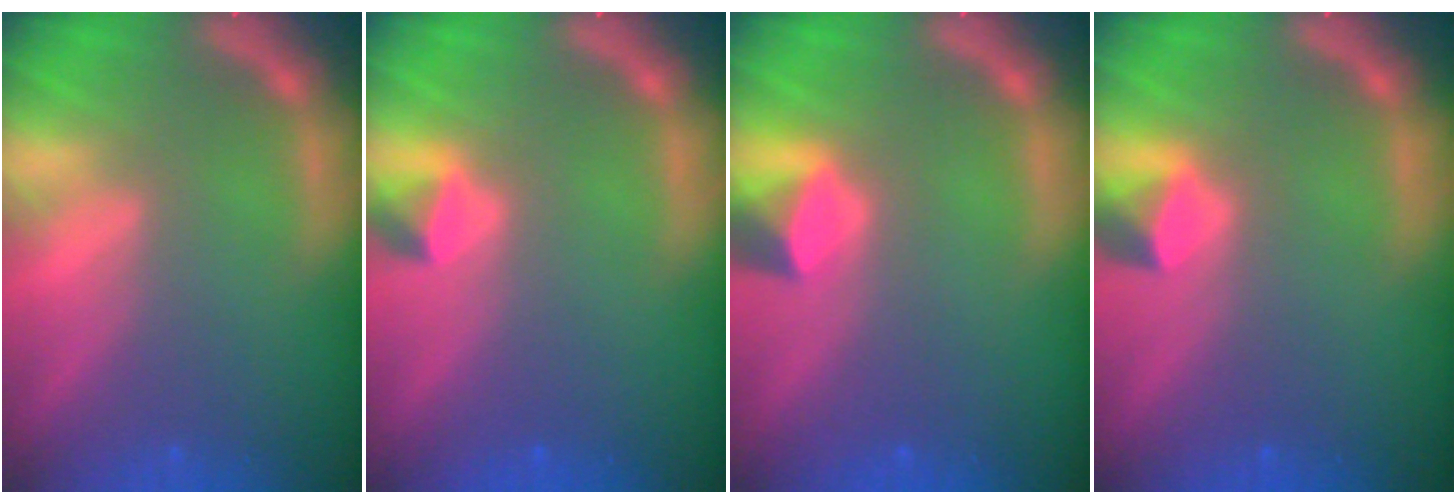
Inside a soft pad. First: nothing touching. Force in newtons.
{"total": 1.4}
{"total": 2.4}
{"total": 1.9}